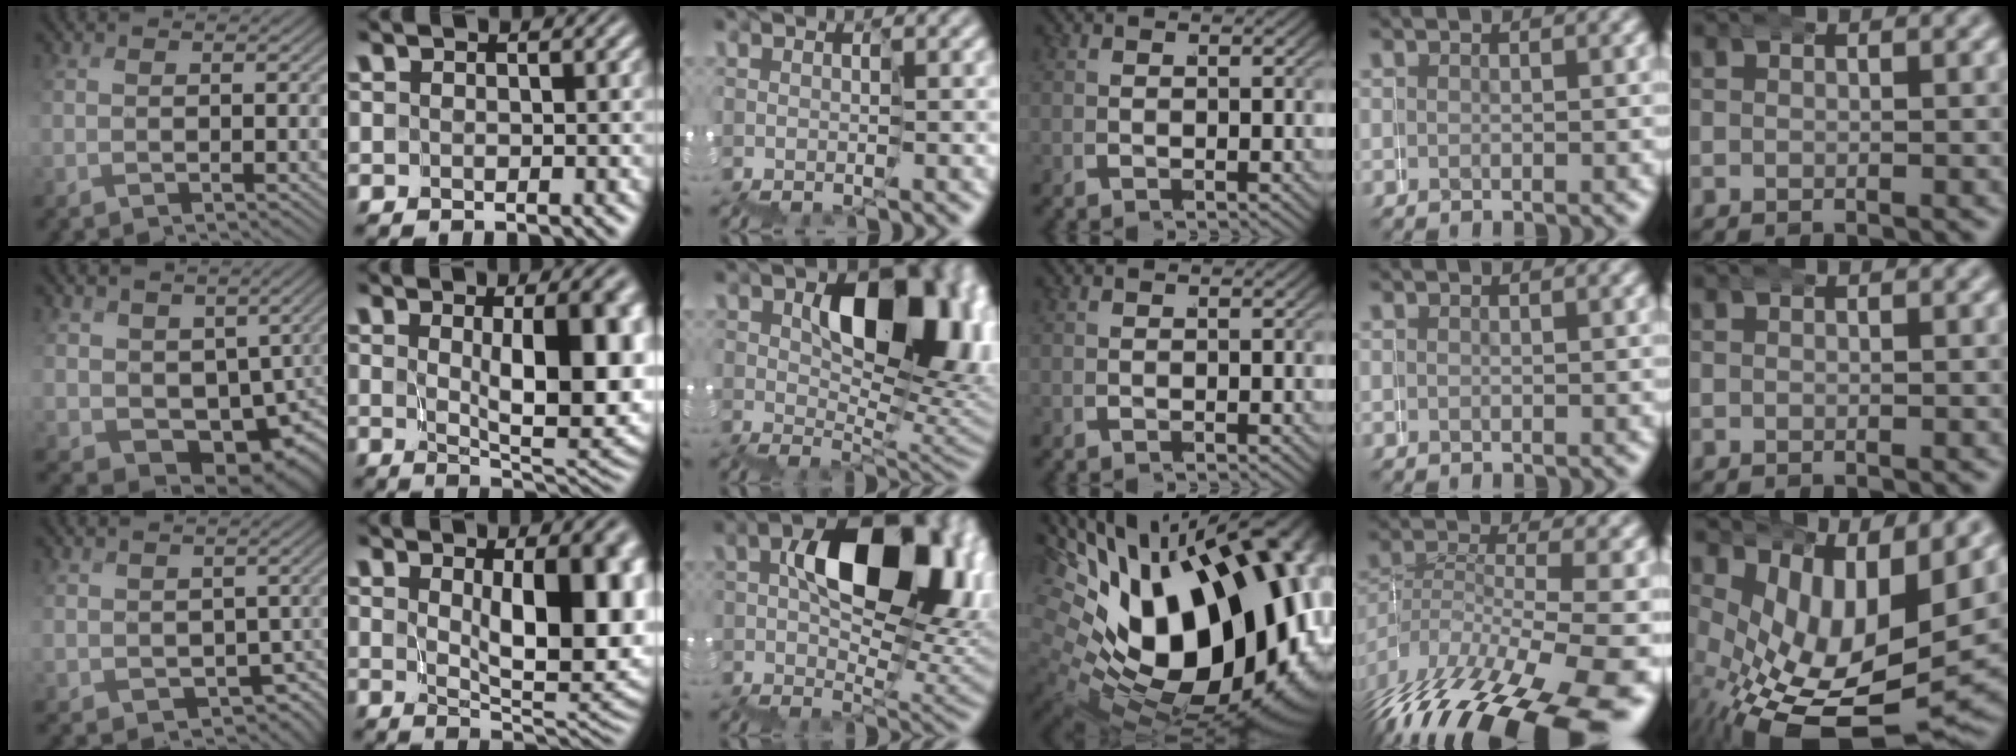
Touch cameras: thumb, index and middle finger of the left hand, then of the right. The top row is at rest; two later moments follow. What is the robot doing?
{"motion": "wrap", "object": "duck tape"}